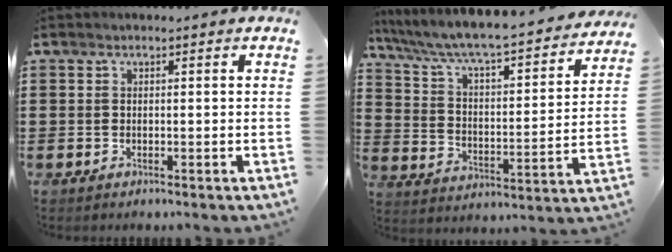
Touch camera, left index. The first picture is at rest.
{"total": 5.5, "force": [4.8, 0.3, 2.5], "torque": [-0.074, -0.046, 0.073]}